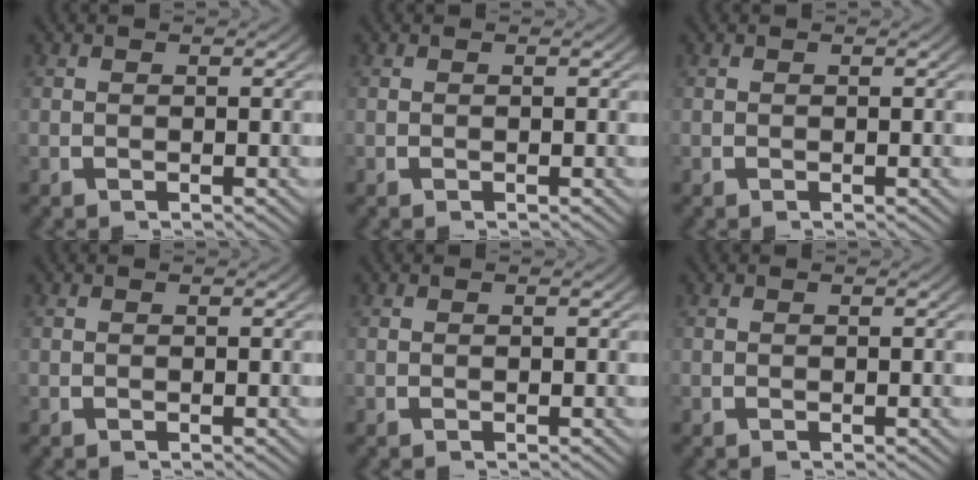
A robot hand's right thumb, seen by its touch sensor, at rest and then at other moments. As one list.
[{"total": 0.0}, {"total": 0.0}, {"total": 0.0}, {"total": 0.0}, {"total": 0.0}]